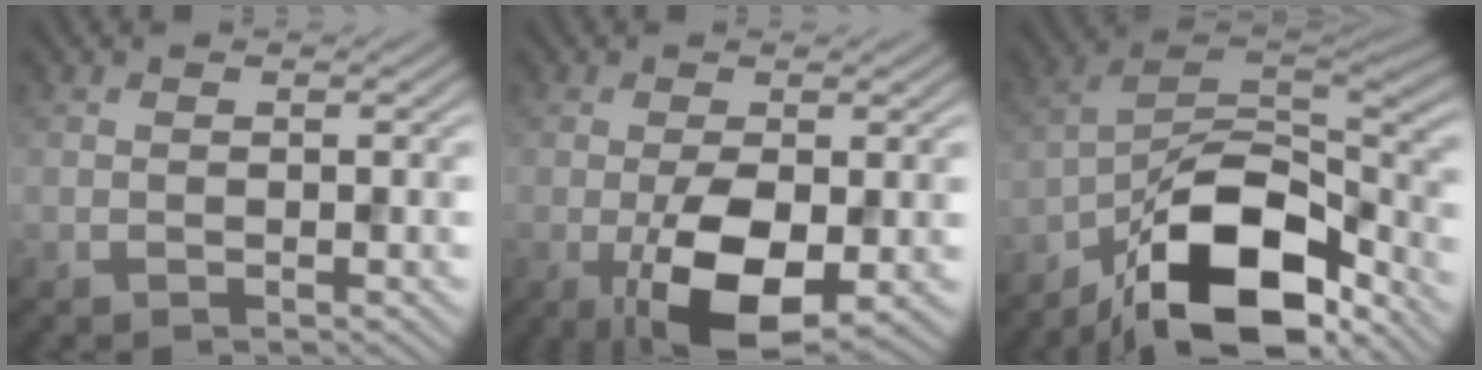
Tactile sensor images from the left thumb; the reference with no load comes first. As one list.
[{"total": 7.3, "force": [-2.1, 3.2, 6.3], "torque": [-0.117, -0.010, -0.035]}, {"total": 14.9, "force": [-9.5, 6.2, 9.7], "torque": [-0.170, -0.005, -0.189]}]